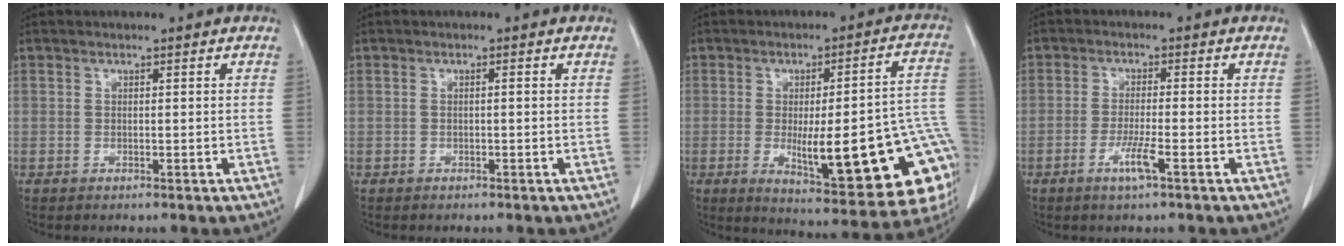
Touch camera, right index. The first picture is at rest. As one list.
[{"total": 0.5, "force": [0.0, 0.0, 0.5], "torque": [-0.010, 0.001, 0.000]}, {"total": 24.1, "force": [-5.9, 4.8, 22.8], "torque": [-0.214, 0.007, -0.058]}, {"total": 4.1, "force": [-2.0, -0.2, 3.6], "torque": [-0.071, -0.009, -0.039]}]